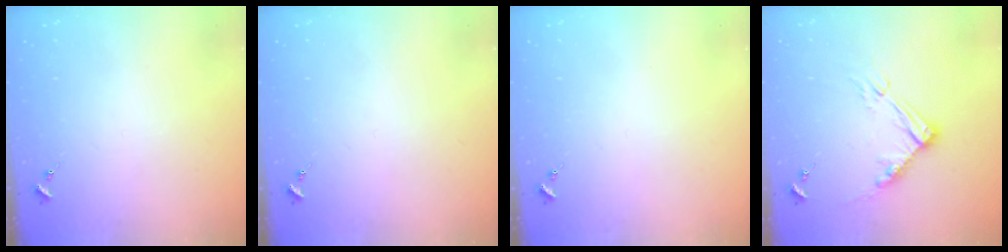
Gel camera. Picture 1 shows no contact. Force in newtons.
{"total": 0.0}
{"total": 0.0}
{"total": 10.5, "press": 10.4, "slide": 1.2}